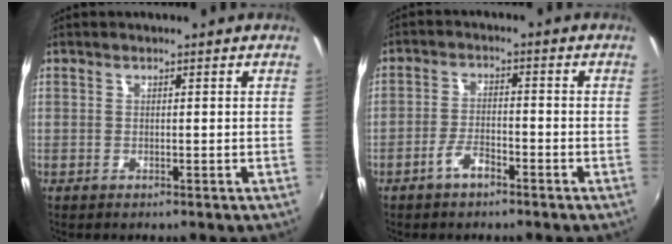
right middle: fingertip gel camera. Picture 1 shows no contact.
{"total": 4.0, "force": [-2.8, 1.3, 2.6], "torque": [-0.060, 0.005, -0.050]}